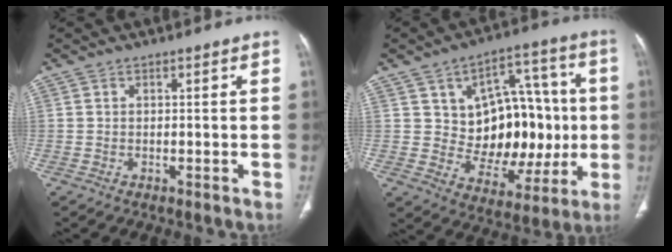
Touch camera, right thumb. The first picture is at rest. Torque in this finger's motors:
{"motor_torque": [-0.55, 1.08, 1.00, 0.67, 0.24]}